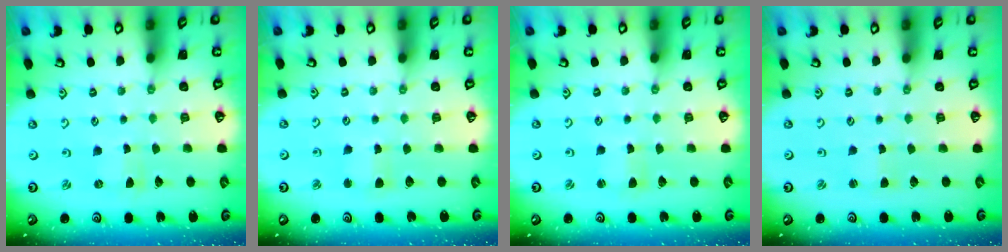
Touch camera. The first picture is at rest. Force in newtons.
{"total": 3.6, "press": 3.6, "slide": 0.4}
{"total": 1.4, "press": 1.4, "slide": 0.3}
{"total": 1.6, "press": 1.6, "slide": 0.3}